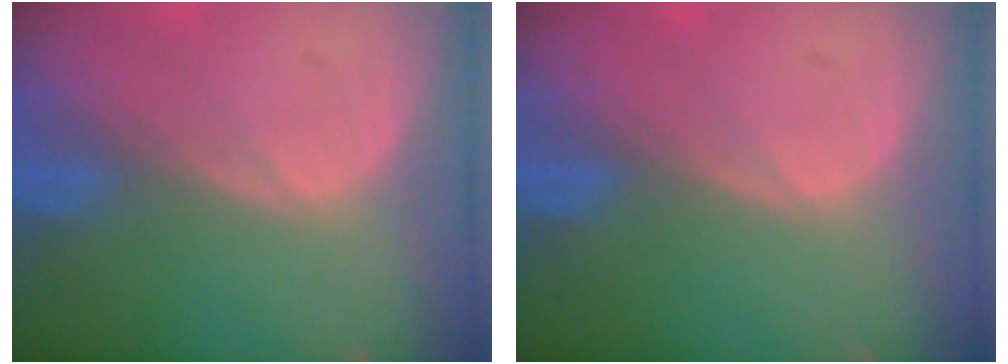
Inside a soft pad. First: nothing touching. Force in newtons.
{"total": 0.0}